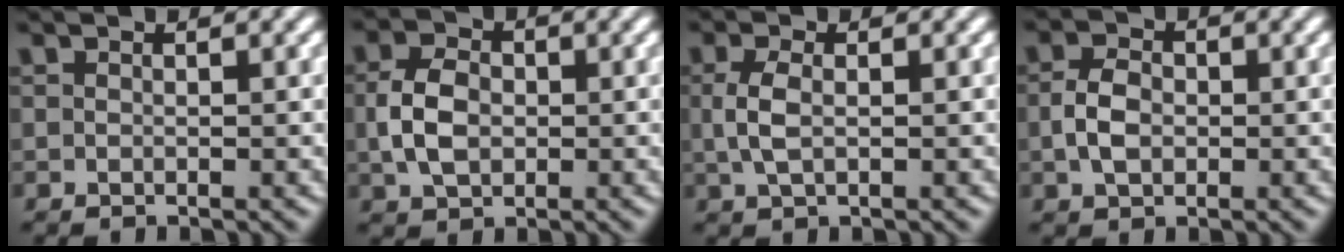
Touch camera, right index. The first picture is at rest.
{"total": 3.1, "force": [-0.1, 1.8, 2.5], "torque": [-0.044, -0.005, 0.009]}
{"total": 1.8, "force": [0.1, 0.1, 1.8], "torque": [-0.042, -0.006, 0.012]}
{"total": 2.0, "force": [-0.3, 1.0, 1.8], "torque": [-0.032, -0.005, 0.003]}